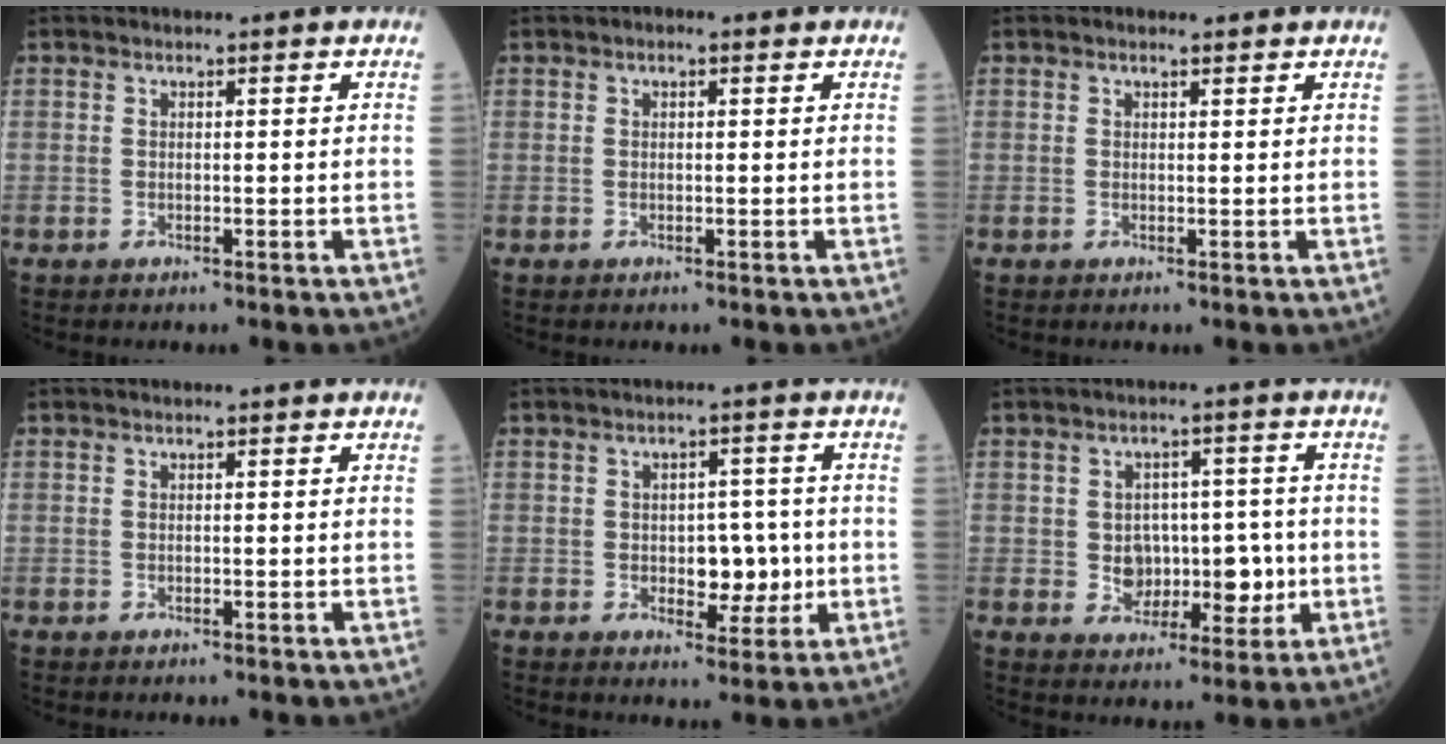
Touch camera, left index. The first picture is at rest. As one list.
[{"total": 1.1, "force": [0.6, 0.5, 0.8], "torque": [-0.016, 0.008, 0.004]}, {"total": 0.9, "force": [0.7, 0.3, 0.5], "torque": [-0.018, 0.003, 0.010]}, {"total": 0.0}, {"total": 5.5, "force": [-0.5, 3.2, 4.4], "torque": [-0.056, 0.005, -0.001]}, {"total": 7.0, "force": [-0.3, 5.1, 4.8], "torque": [-0.066, 0.018, 0.006]}]